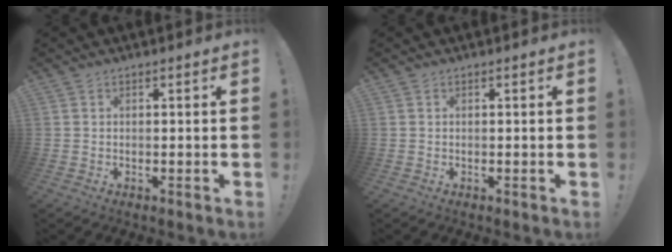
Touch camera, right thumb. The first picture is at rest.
{"total": 0.0}